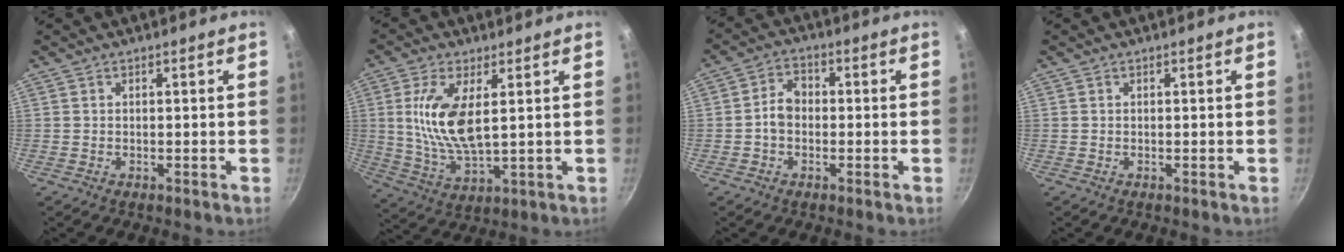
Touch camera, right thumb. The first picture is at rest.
{"total": 11.8, "force": [2.5, 5.0, 10.4], "torque": [-0.208, -0.014, 0.056]}
{"total": 4.7, "force": [-0.7, 3.6, 3.0], "torque": [-0.034, 0.020, -0.021]}
{"total": 0.0}